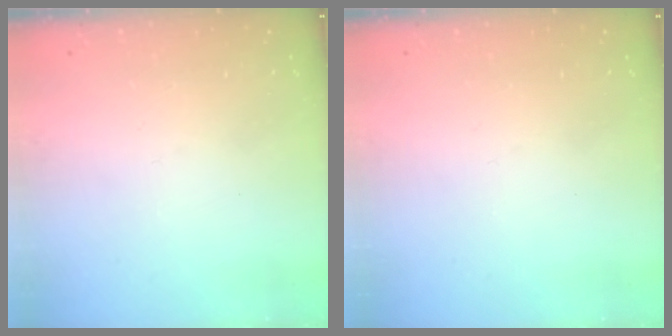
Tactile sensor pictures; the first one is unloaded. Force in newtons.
{"total": 0.0}